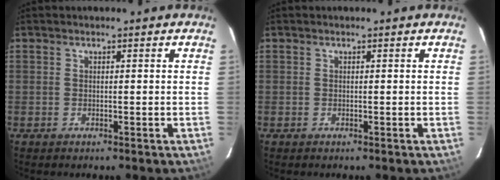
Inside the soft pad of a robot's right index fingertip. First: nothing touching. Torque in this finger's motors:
{"motor_torque": [0.00, 0.00, 0.04, 0.01]}